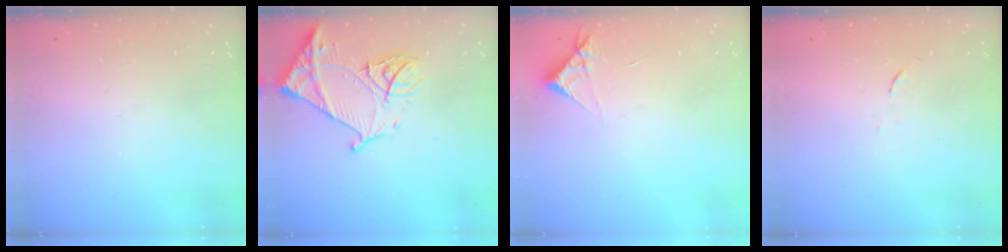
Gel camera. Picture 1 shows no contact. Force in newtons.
{"total": 15.0, "press": 14.9, "slide": 1.6}
{"total": 3.4, "press": 3.4, "slide": 0.5}
{"total": 3.7, "press": 3.4, "slide": 1.3}